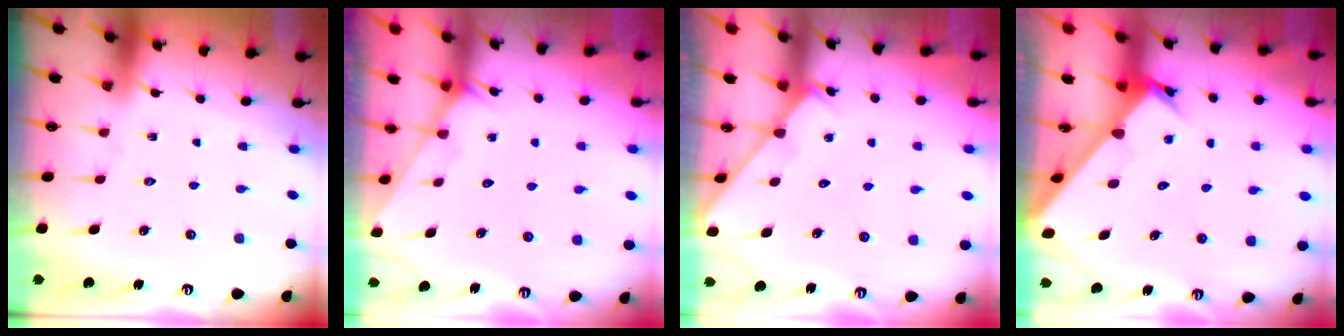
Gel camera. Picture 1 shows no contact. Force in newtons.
{"total": 1.3, "press": 1.3, "slide": 0.1}
{"total": 2.0, "press": 2.0, "slide": 0.2}
{"total": 2.7, "press": 2.7, "slide": 0.3}